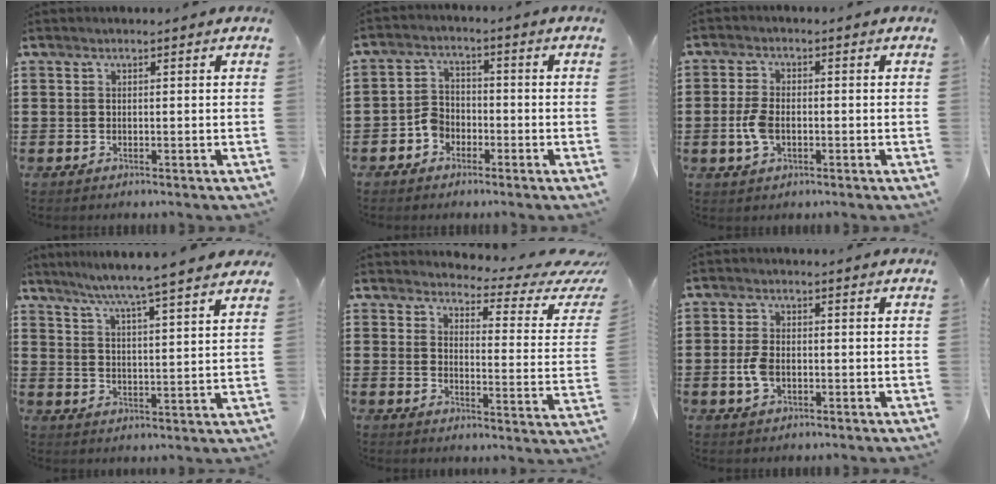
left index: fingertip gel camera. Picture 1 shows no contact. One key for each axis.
{"total": 3.9, "fx": -2.5, "fy": 2.9, "fz": 1.1, "tx": -0.036, "ty": 0.009, "tz": -0.052}
{"total": 4.5, "fx": -0.8, "fy": 2.5, "fz": 3.7, "tx": -0.094, "ty": -0.006, "tz": -0.021}
{"total": 6.0, "fx": 5.3, "fy": -1.2, "fz": 2.6, "tx": -0.070, "ty": -0.035, "tz": 0.087}
{"total": 4.0, "fx": 3.2, "fy": 1.0, "fz": 2.1, "tx": -0.037, "ty": -0.033, "tz": 0.044}
{"total": 3.9, "fx": -0.7, "fy": 2.3, "fz": 3.1, "tx": -0.086, "ty": -0.007, "tz": -0.020}